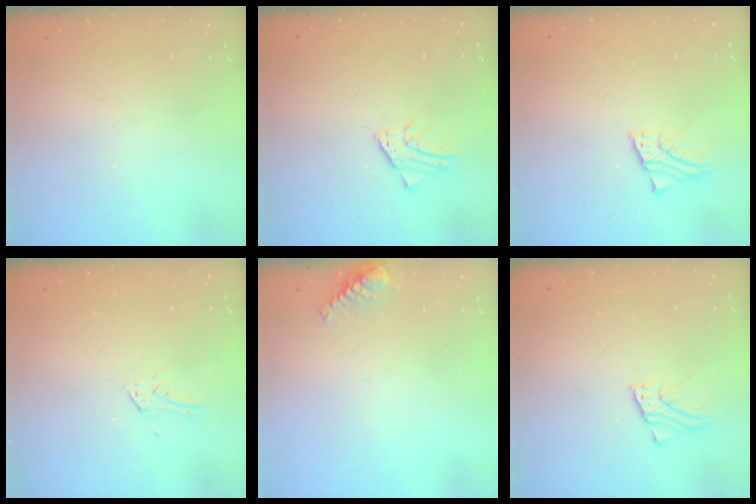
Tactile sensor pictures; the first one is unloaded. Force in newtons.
{"total": 1.4, "press": 1.4, "slide": 0.1}
{"total": 2.6, "press": 2.6, "slide": 0.2}
{"total": 2.1, "press": 2.1, "slide": 0.2}
{"total": 5.5, "press": 5.5, "slide": 0.5}
{"total": 3.2, "press": 3.2, "slide": 0.2}